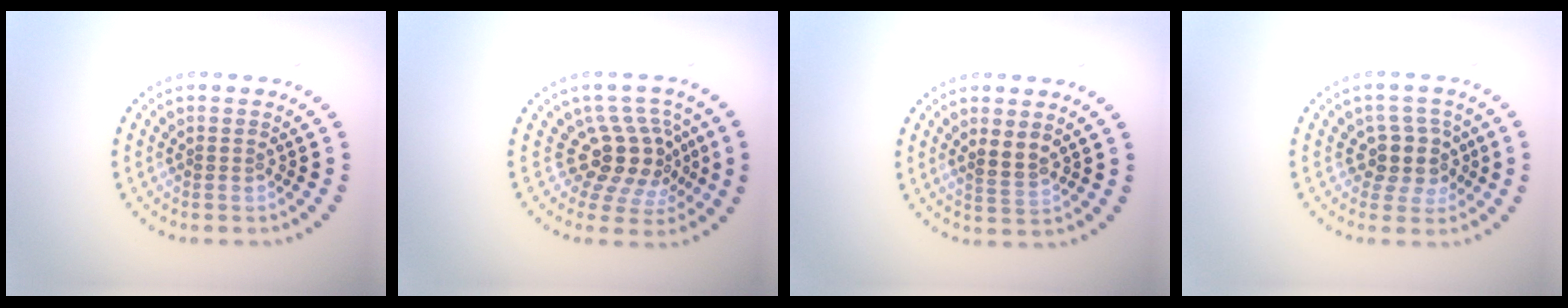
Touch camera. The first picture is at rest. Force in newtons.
{"total": 4.4, "press": 3.3, "slide": 2.8}
{"total": 1.7, "press": 1.5, "slide": 0.8}
{"total": 3.0, "press": 2.6, "slide": 1.6}